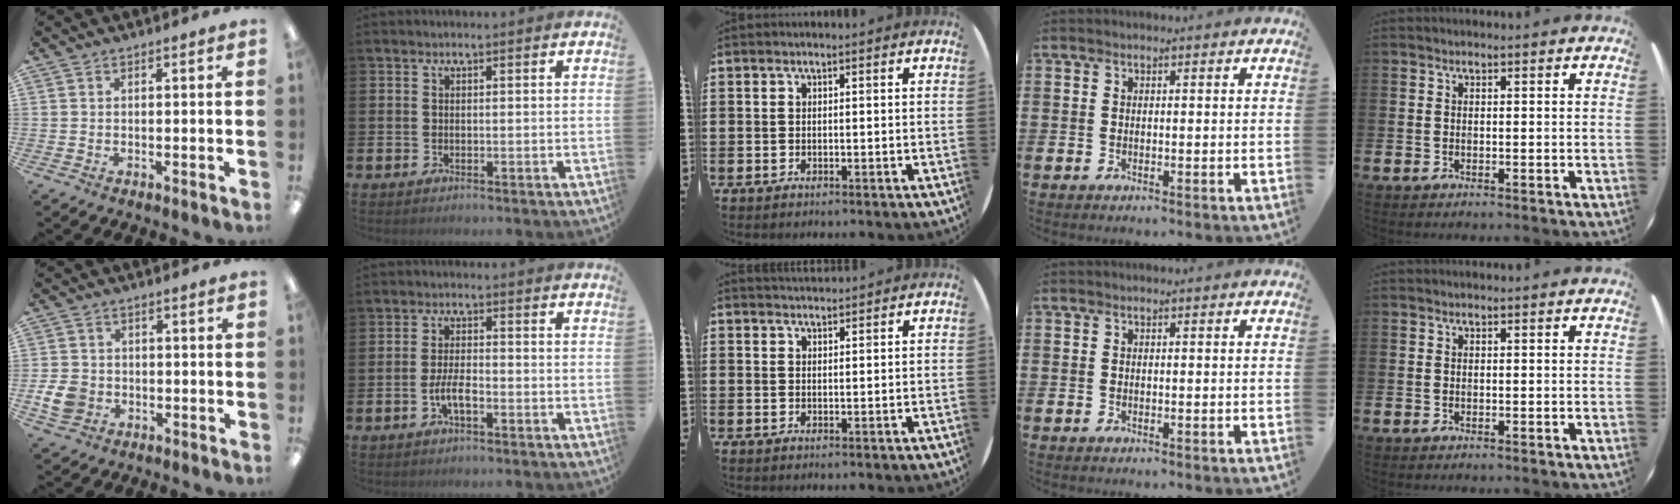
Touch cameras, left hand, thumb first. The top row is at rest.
{"thumb": {"total": 6.0, "force": [-1.6, 5.0, 2.9], "torque": [-0.059, 0.006, -0.029]}, "index": {"total": 3.7, "force": [-1.5, 1.3, 3.1], "torque": [-0.076, 0.005, -0.030]}, "middle": {"total": 1.4, "force": [1.4, 0.1, 0.0], "torque": [-0.001, -0.001, 0.028]}}